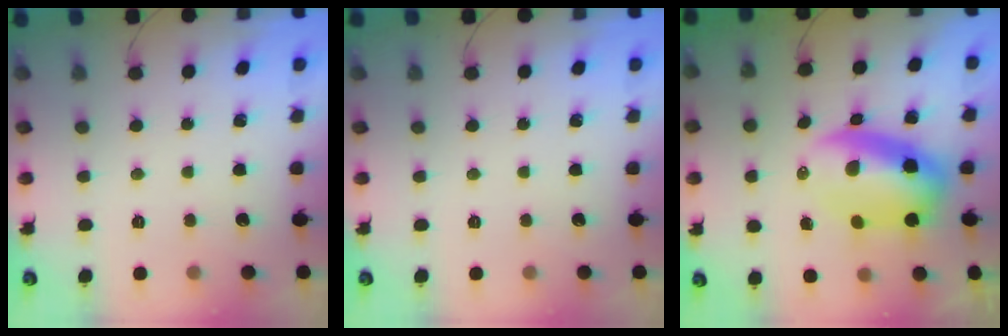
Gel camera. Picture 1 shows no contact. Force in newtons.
{"total": 0.0}
{"total": 9.6, "press": 9.2, "slide": 2.5}